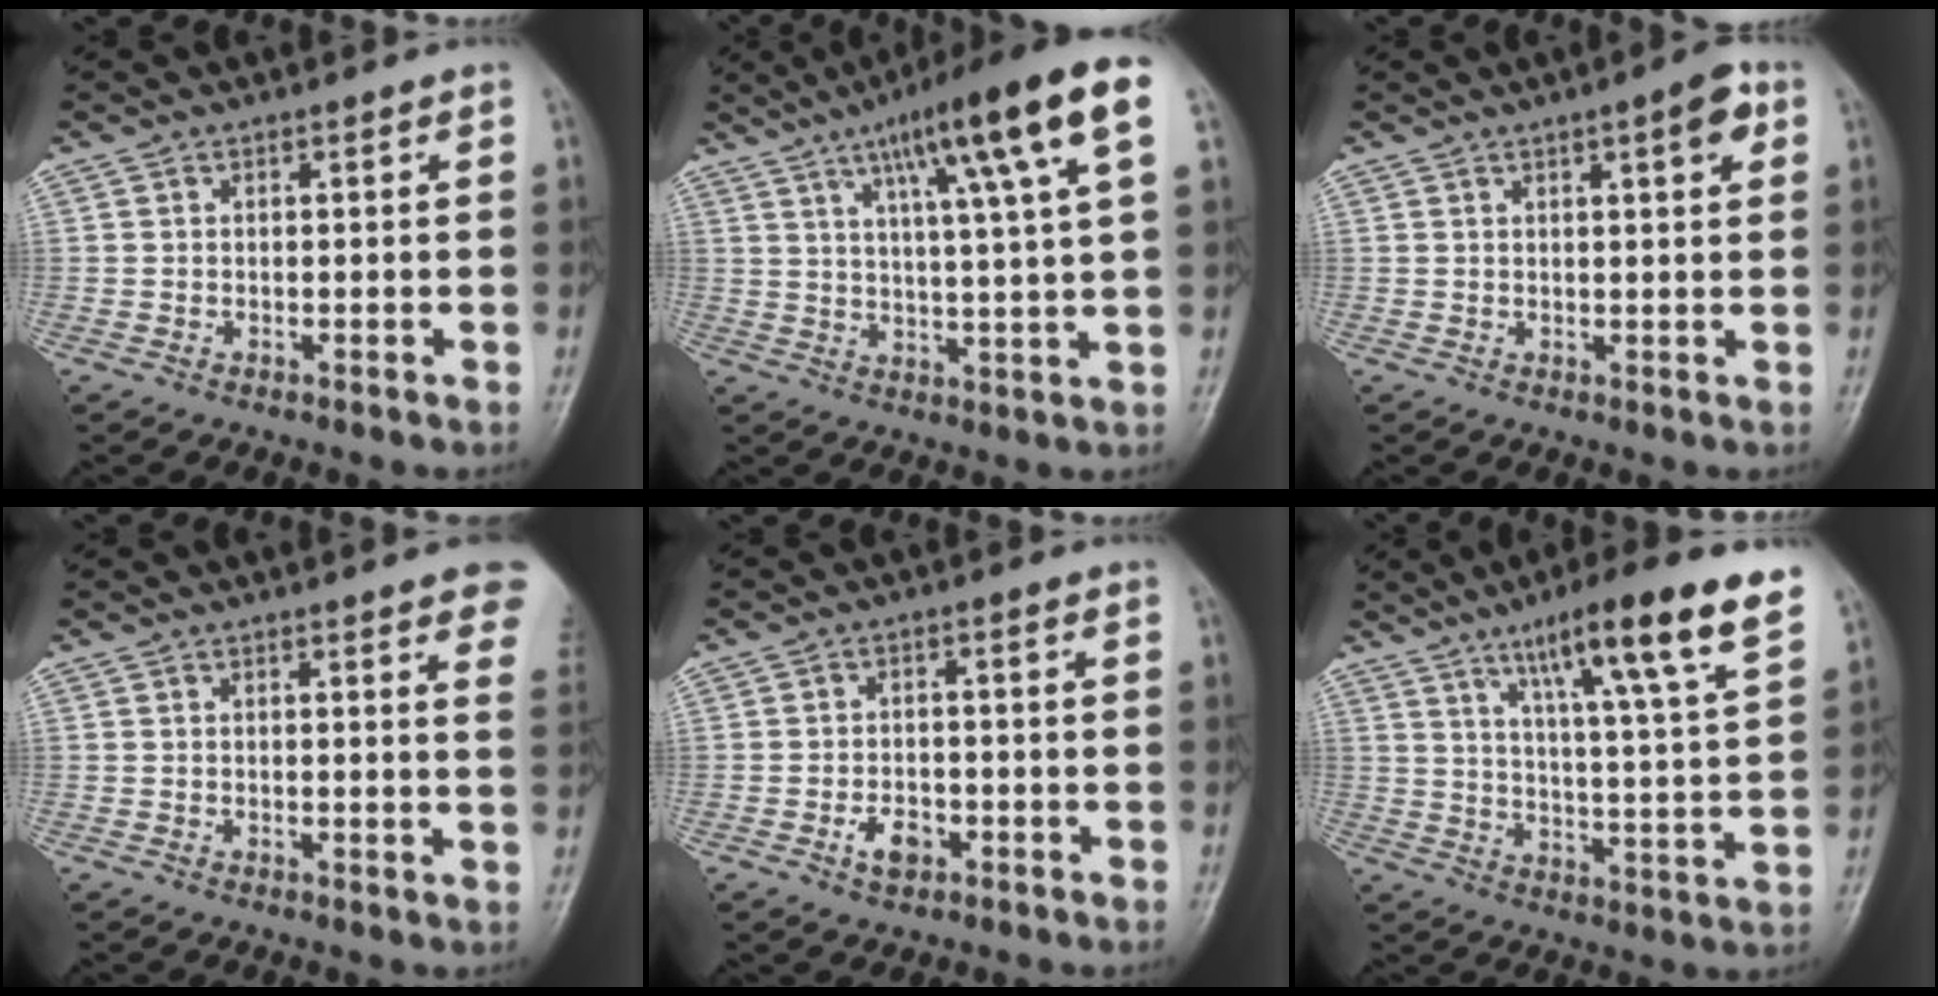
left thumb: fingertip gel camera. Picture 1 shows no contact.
{"total": 17.2, "force": [7.8, 1.6, 15.2], "torque": [-0.229, -0.004, 0.113]}
{"total": 4.8, "force": [2.1, 1.1, 4.1], "torque": [-0.051, -0.003, 0.026]}
{"total": 9.3, "force": [6.3, 2.0, 6.5], "torque": [-0.053, -0.015, 0.061]}
{"total": 4.0, "force": [-1.7, 2.5, 2.5], "torque": [-0.036, 0.011, -0.029]}
{"total": 17.8, "force": [10.9, 1.6, 14.0], "torque": [-0.201, -0.045, 0.167]}